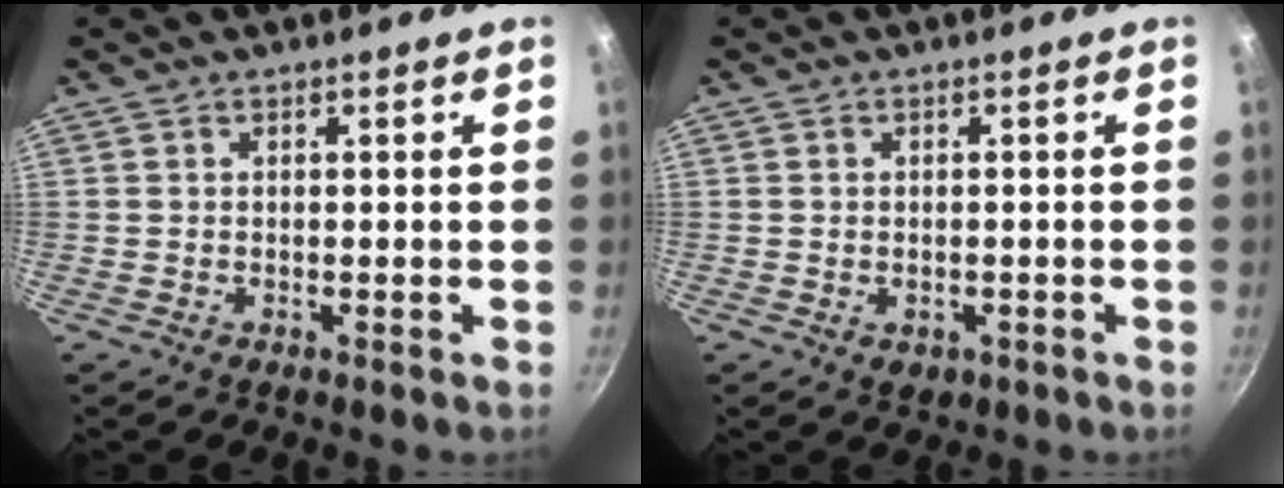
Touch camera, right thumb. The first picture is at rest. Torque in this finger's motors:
{"motor_torque": [-0.19, 0.00, -0.38, -0.02, -0.03]}